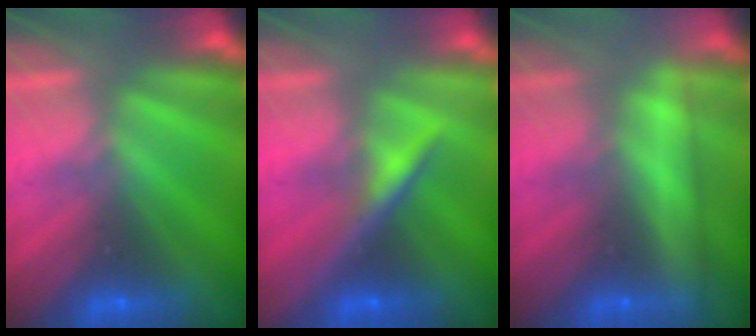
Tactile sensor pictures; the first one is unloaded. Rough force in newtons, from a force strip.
{"total": 3.1}
{"total": 2.4}